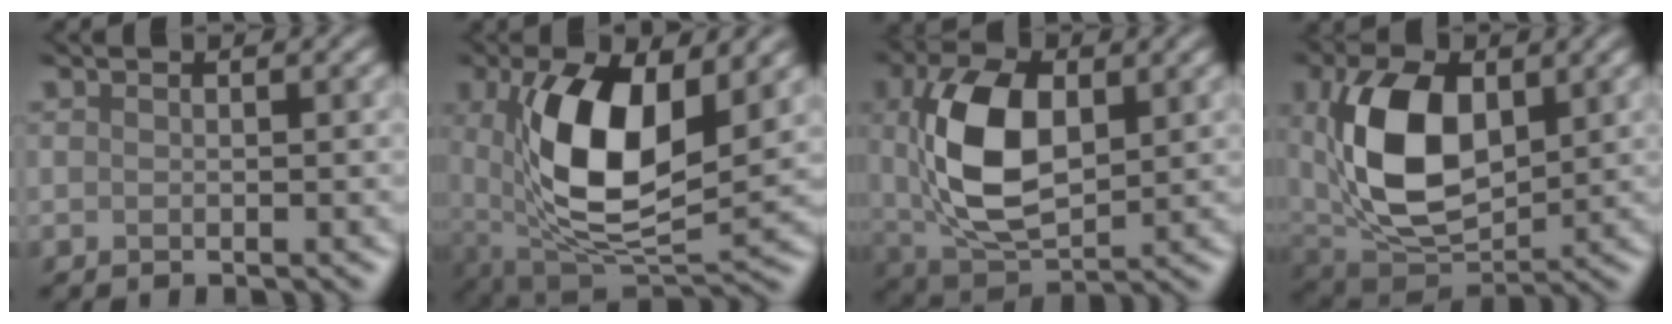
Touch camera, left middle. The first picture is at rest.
{"total": 8.5, "force": [1.3, 3.6, 7.6], "torque": [-0.165, -0.001, 0.039]}
{"total": 7.6, "force": [0.9, 4.3, 6.2], "torque": [-0.157, 0.002, 0.036]}
{"total": 8.6, "force": [1.3, 5.1, 6.8], "torque": [-0.162, 0.002, 0.042]}